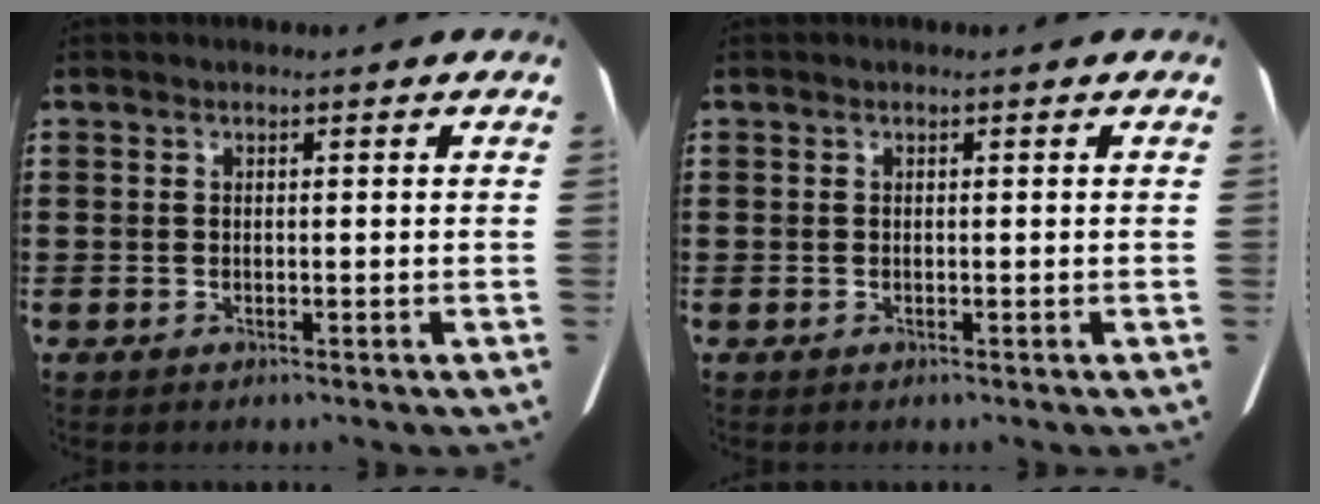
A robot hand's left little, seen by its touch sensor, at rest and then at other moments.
{"total": 0.0}